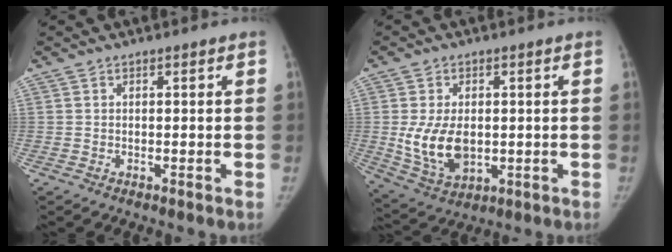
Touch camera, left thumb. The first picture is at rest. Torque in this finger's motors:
{"motor_torque": [1.01, 1.78, 1.00, -0.93, 0.27]}